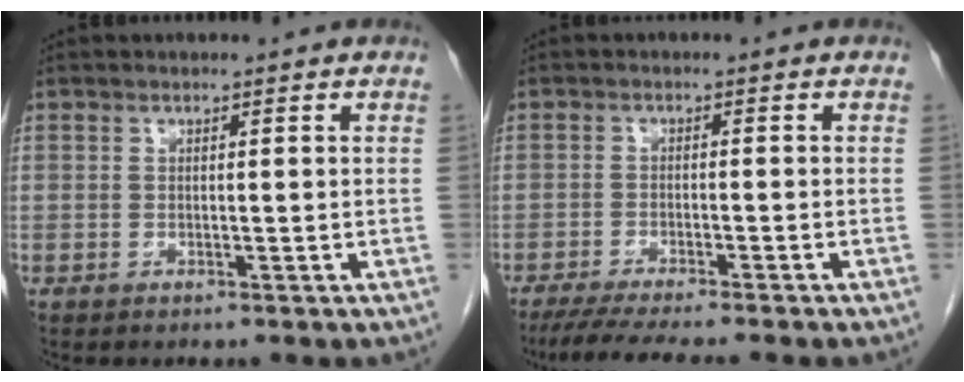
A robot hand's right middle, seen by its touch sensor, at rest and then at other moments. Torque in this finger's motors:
{"motor_torque": [1.12, -1.02, 0.12, 0.05]}